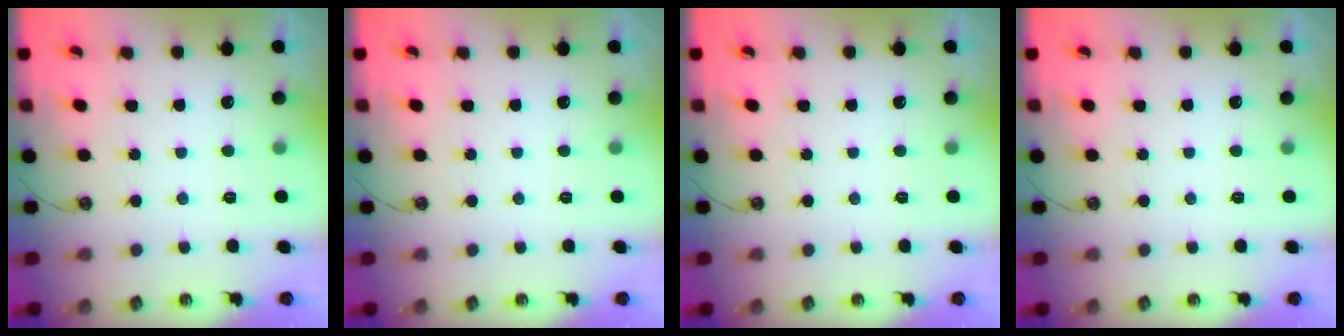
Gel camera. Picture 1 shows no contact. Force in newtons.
{"total": 0.0}
{"total": 0.0}
{"total": 0.0}